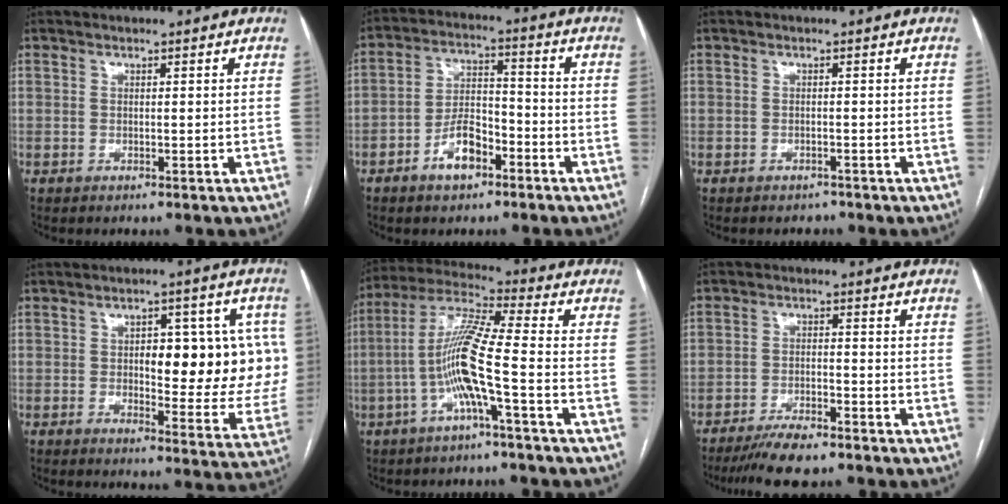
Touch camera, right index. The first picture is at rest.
{"total": 7.6, "force": [-4.2, 3.6, 5.2], "torque": [-0.102, 0.018, -0.076]}
{"total": 1.4, "force": [-1.3, 0.7, 0.0], "torque": [-0.006, 0.000, -0.018]}
{"total": 15.3, "force": [1.6, 6.0, 14.0], "torque": [-0.161, 0.013, 0.026]}
{"total": 11.0, "force": [-3.0, -0.3, 10.5], "torque": [-0.216, 0.012, -0.066]}
{"total": 7.5, "force": [-6.3, 1.2, 4.0], "torque": [-0.065, -0.018, -0.107]}